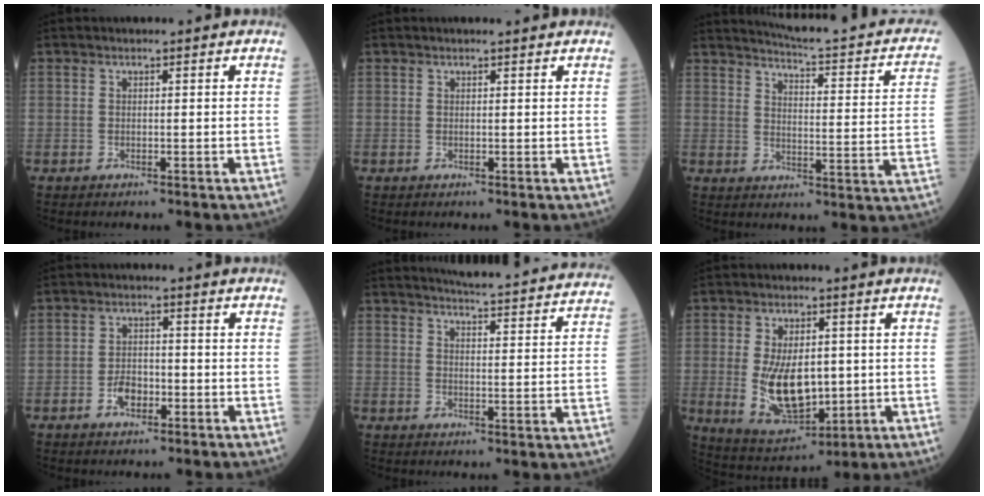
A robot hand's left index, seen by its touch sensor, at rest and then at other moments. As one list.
[{"total": 1.2, "force": [1.1, -0.1, 0.4], "torque": [-0.009, 0.001, 0.015]}, {"total": 17.5, "force": [14.8, 2.5, 8.9], "torque": [-0.119, -0.040, 0.162]}, {"total": 3.4, "force": [-1.6, 1.9, 2.3], "torque": [-0.045, 0.005, -0.031]}, {"total": 22.1, "force": [21.0, 0.7, 6.6], "torque": [-0.091, -0.058, 0.242]}, {"total": 10.9, "force": [-0.4, 5.5, 9.4], "torque": [-0.179, -0.009, 0.011]}]